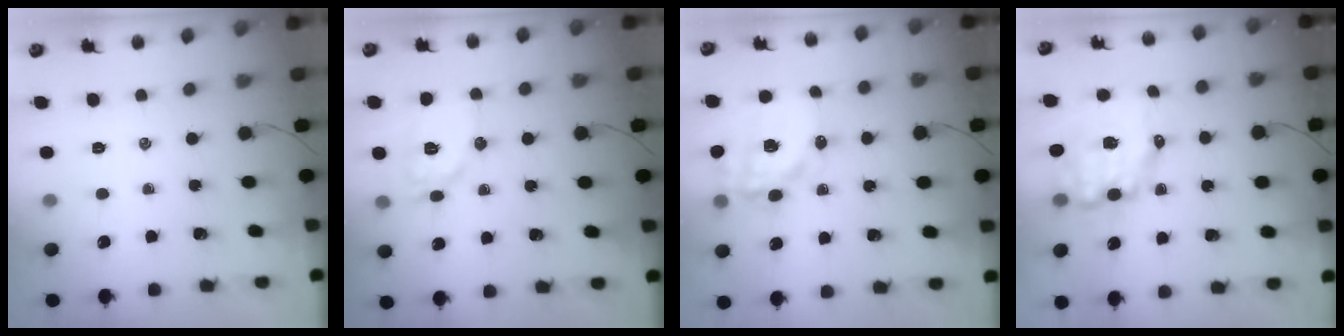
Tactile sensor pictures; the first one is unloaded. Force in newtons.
{"total": 11.3, "press": 11.3, "slide": 0.3}
{"total": 15.6, "press": 15.2, "slide": 3.4}
{"total": 10.6, "press": 10.3, "slide": 2.3}